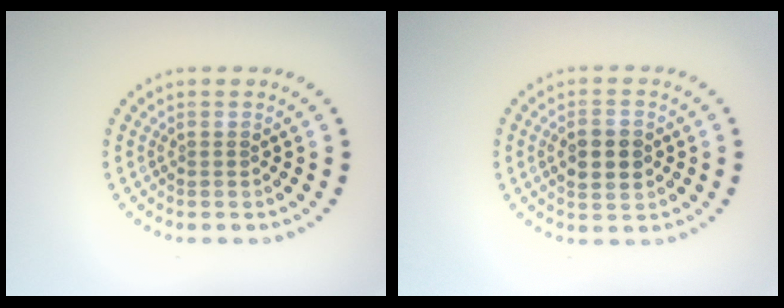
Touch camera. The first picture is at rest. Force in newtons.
{"total": 3.1, "press": 3.1, "slide": 0.2}